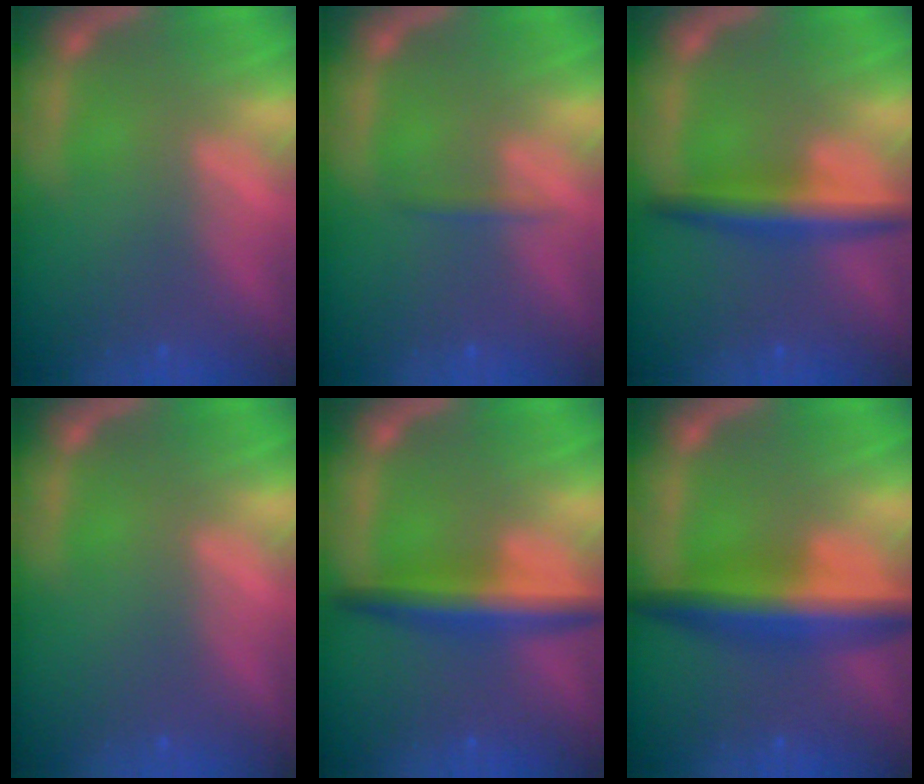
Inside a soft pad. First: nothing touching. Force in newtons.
{"total": 0.9}
{"total": 4.5}
{"total": 0.0}
{"total": 5.0}
{"total": 7.0}